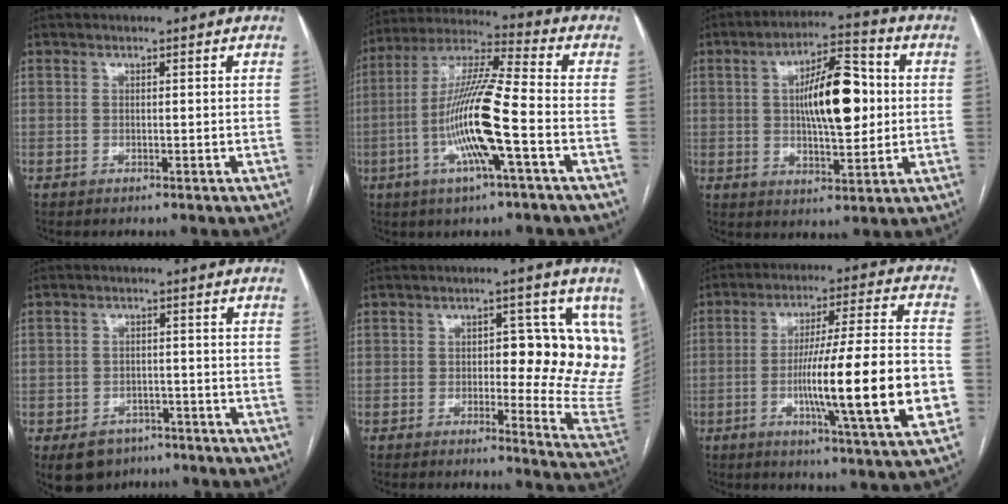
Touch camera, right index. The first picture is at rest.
{"total": 14.8, "force": [-3.9, 0.5, 14.2], "torque": [-0.281, -0.001, -0.080]}
{"total": 12.7, "force": [1.3, 4.0, 12.0], "torque": [-0.200, 0.020, 0.023]}
{"total": 6.3, "force": [-3.9, 4.6, 1.6], "torque": [-0.024, 0.008, -0.051]}
{"total": 13.2, "force": [2.9, 5.0, 11.8], "torque": [-0.126, -0.001, 0.029]}
{"total": 19.8, "force": [-4.2, 0.5, 19.4], "torque": [-0.281, -0.001, -0.062]}